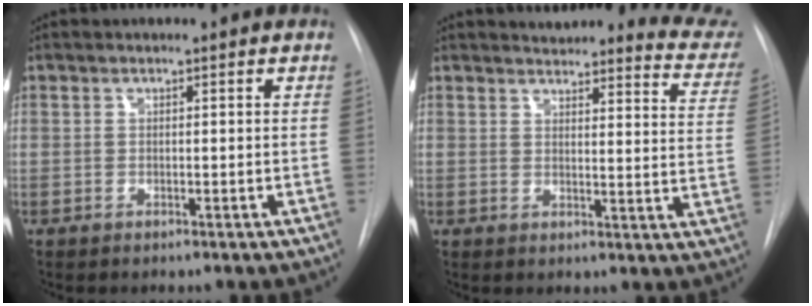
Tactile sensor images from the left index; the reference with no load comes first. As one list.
[{"total": 13.3, "force": [13.1, 1.9, 1.4], "torque": [0.013, -0.084, 0.116]}]